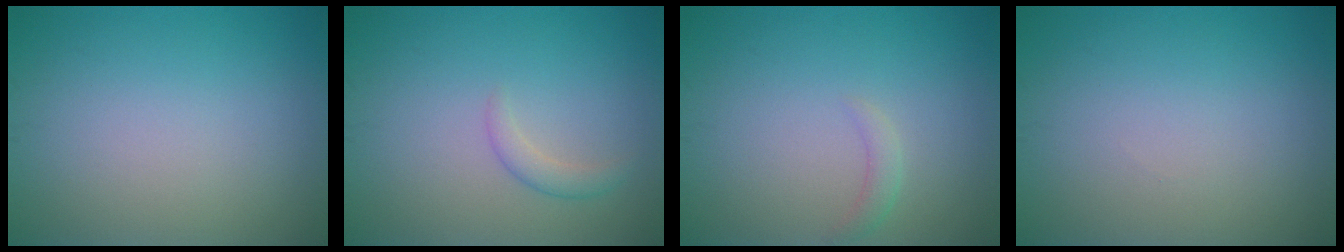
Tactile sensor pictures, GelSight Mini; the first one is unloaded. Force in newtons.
{"total": 1.4, "press": 1.3, "slide": 0.1}
{"total": 1.1, "press": 1.1, "slide": 0.2}
{"total": 0.0}